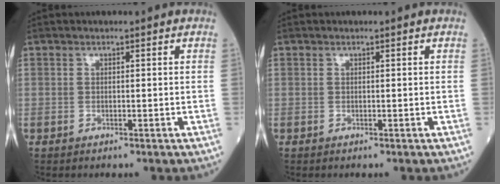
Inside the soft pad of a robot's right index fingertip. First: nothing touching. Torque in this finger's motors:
{"motor_torque": [0.00, 0.00, 0.00, 0.00]}